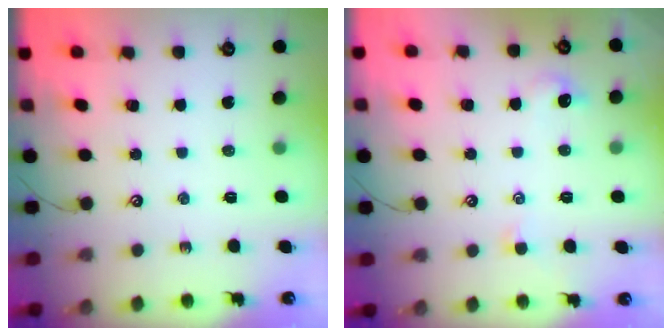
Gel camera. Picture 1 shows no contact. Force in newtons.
{"total": 1.7, "press": 1.6, "slide": 0.6}